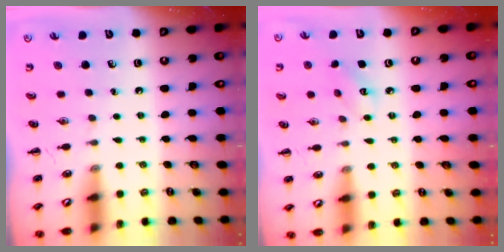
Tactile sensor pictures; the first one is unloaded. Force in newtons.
{"total": 3.8, "press": 3.7, "slide": 0.9}